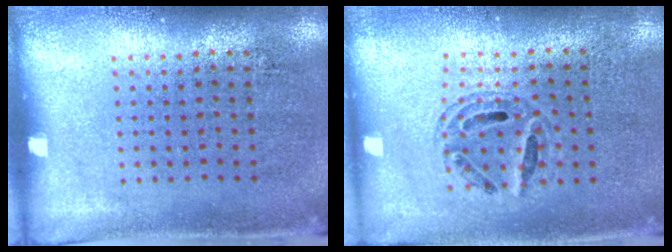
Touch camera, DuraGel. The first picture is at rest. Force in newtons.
{"total": 0.8, "press": 0.8, "slide": 0.2}